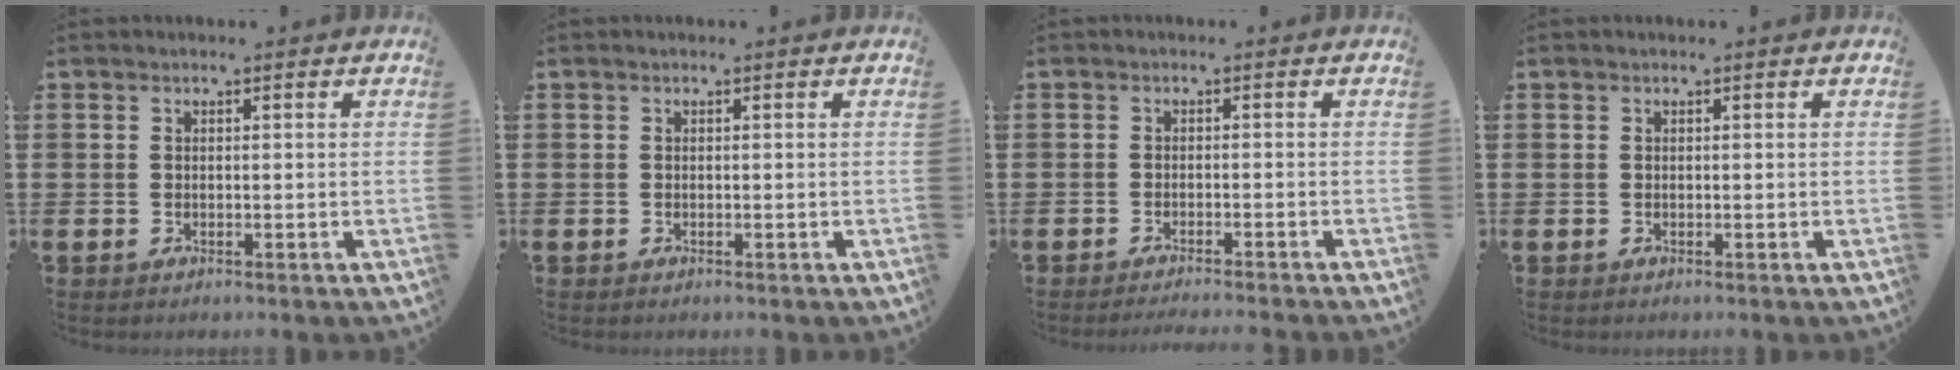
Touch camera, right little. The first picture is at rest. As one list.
[{"total": 0.0}, {"total": 1.1, "force": [-1.1, -0.3, 0.2], "torque": [-0.002, 0.001, -0.022]}, {"total": 0.0}]